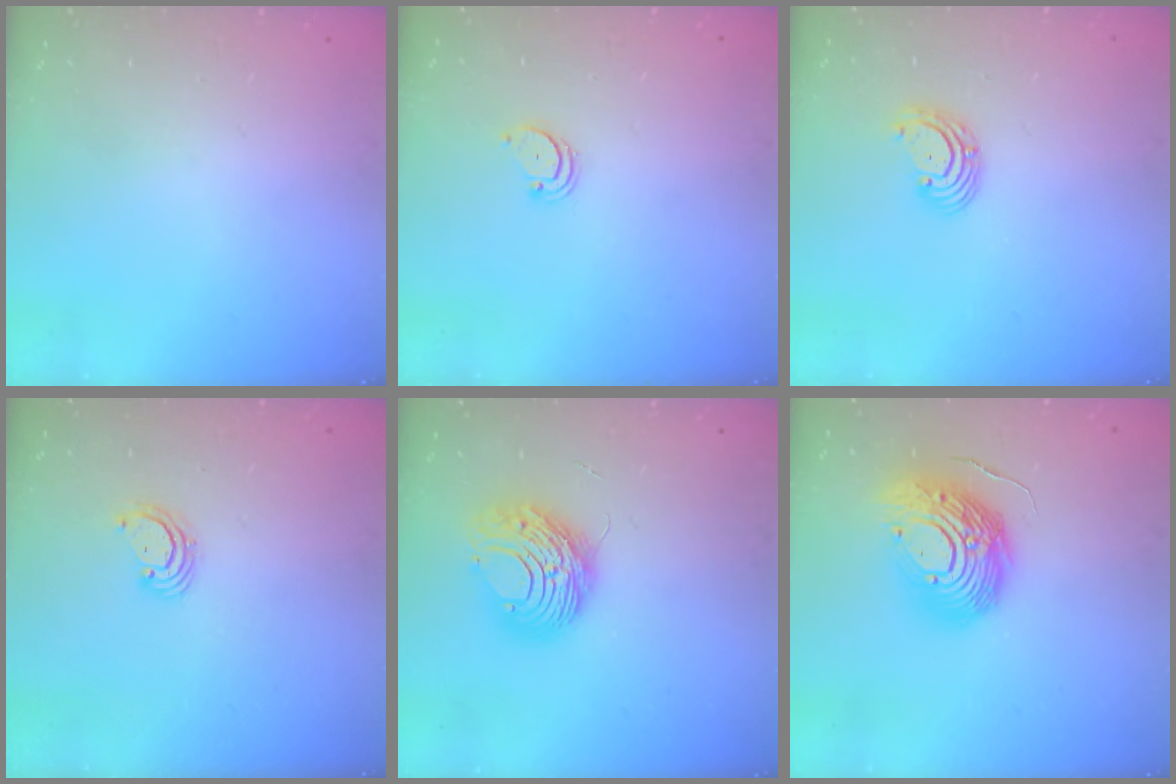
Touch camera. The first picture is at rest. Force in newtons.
{"total": 1.8, "press": 1.8, "slide": 0.2}
{"total": 2.8, "press": 2.8, "slide": 0.2}
{"total": 3.3, "press": 3.3, "slide": 0.2}
{"total": 9.7, "press": 9.7, "slide": 1.2}
{"total": 17.1, "press": 16.9, "slide": 2.7}